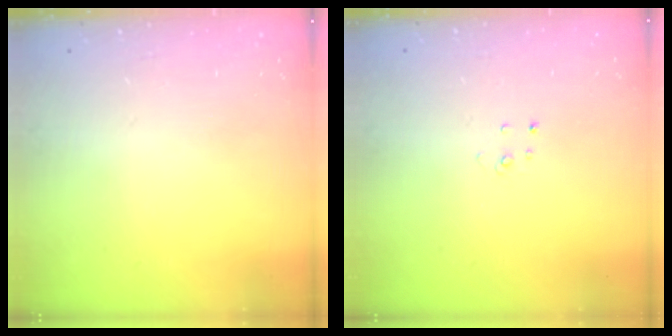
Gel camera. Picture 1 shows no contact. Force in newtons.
{"total": 2.7, "press": 2.7, "slide": 0.3}